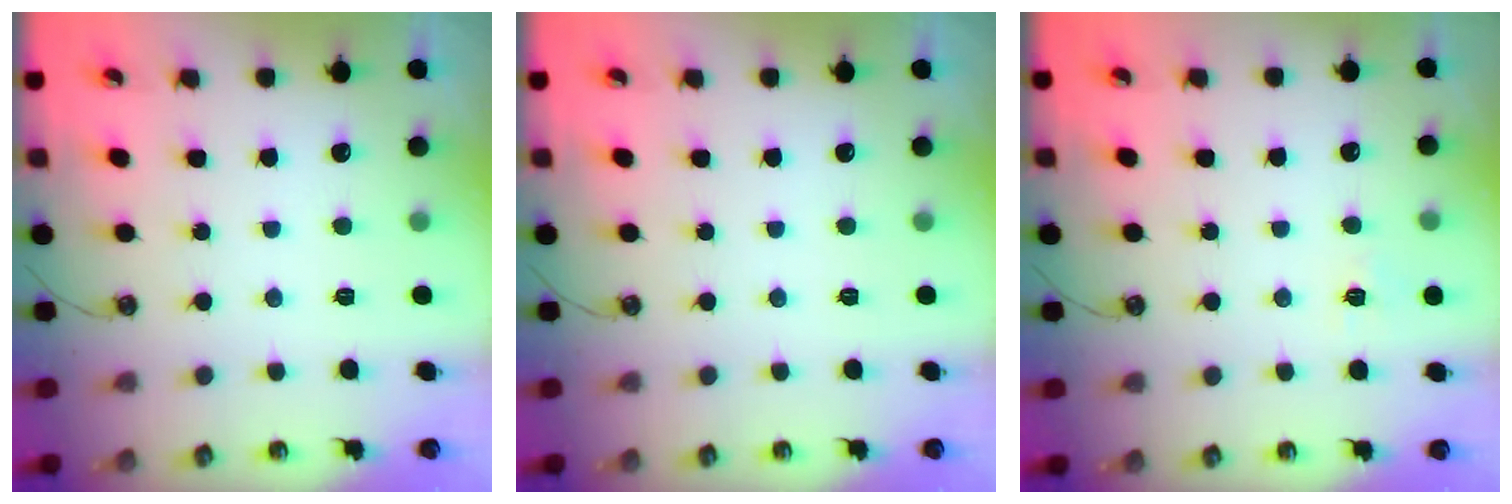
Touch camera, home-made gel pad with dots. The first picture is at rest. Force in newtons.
{"total": 0.0}
{"total": 4.8, "press": 4.8, "slide": 0.6}